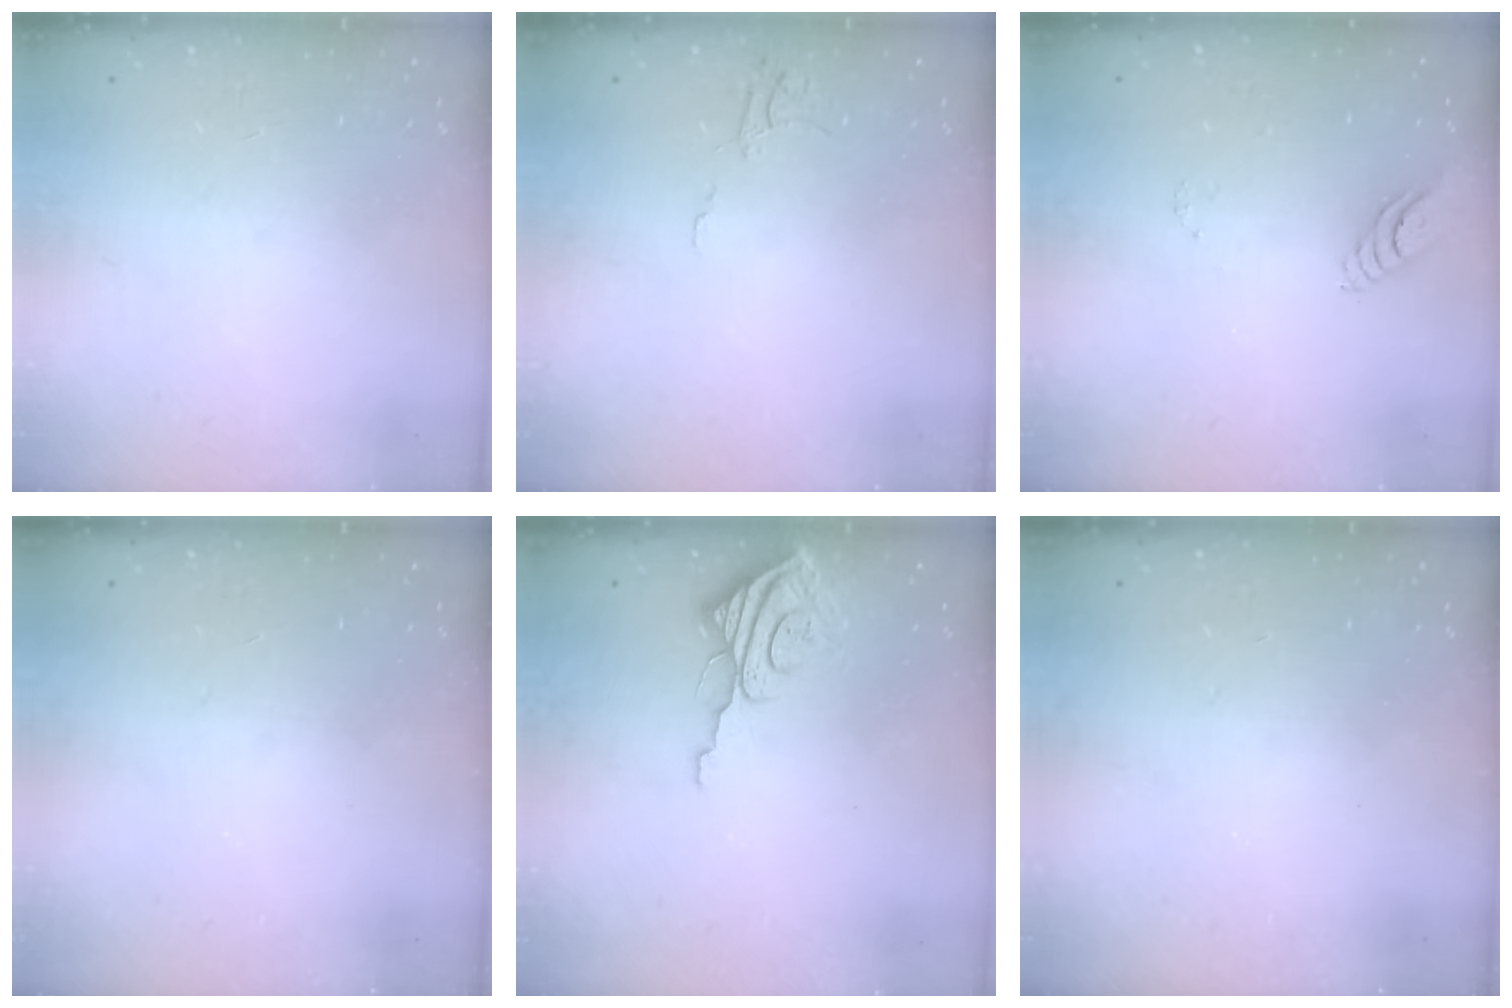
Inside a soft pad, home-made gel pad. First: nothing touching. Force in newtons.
{"total": 4.6, "press": 4.6, "slide": 0.4}
{"total": 5.2, "press": 5.2, "slide": 0.1}
{"total": 0.0}
{"total": 9.1, "press": 9.0, "slide": 1.0}
{"total": 0.0}